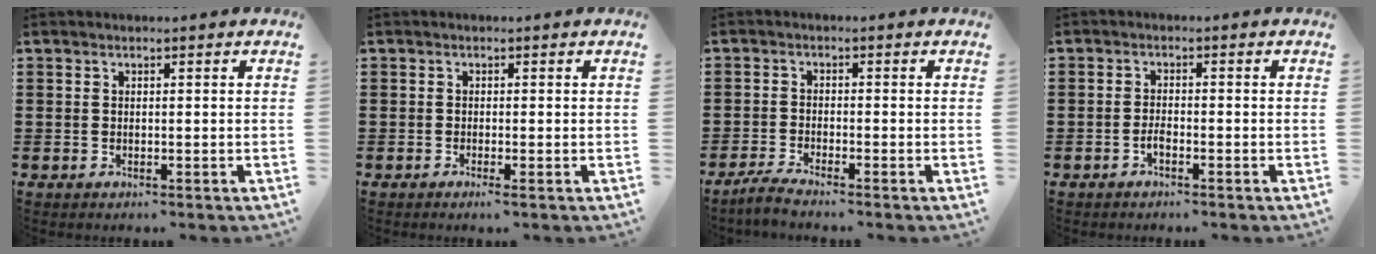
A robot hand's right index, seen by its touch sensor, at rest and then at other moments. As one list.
[{"total": 0.7, "force": [-0.3, -0.1, 0.6], "torque": [-0.010, -0.003, -0.005]}, {"total": 2.3, "force": [-2.2, -0.2, 0.7], "torque": [-0.021, 0.000, -0.046]}, {"total": 1.6, "force": [-0.9, 0.5, 1.2], "torque": [-0.026, -0.001, -0.017]}]